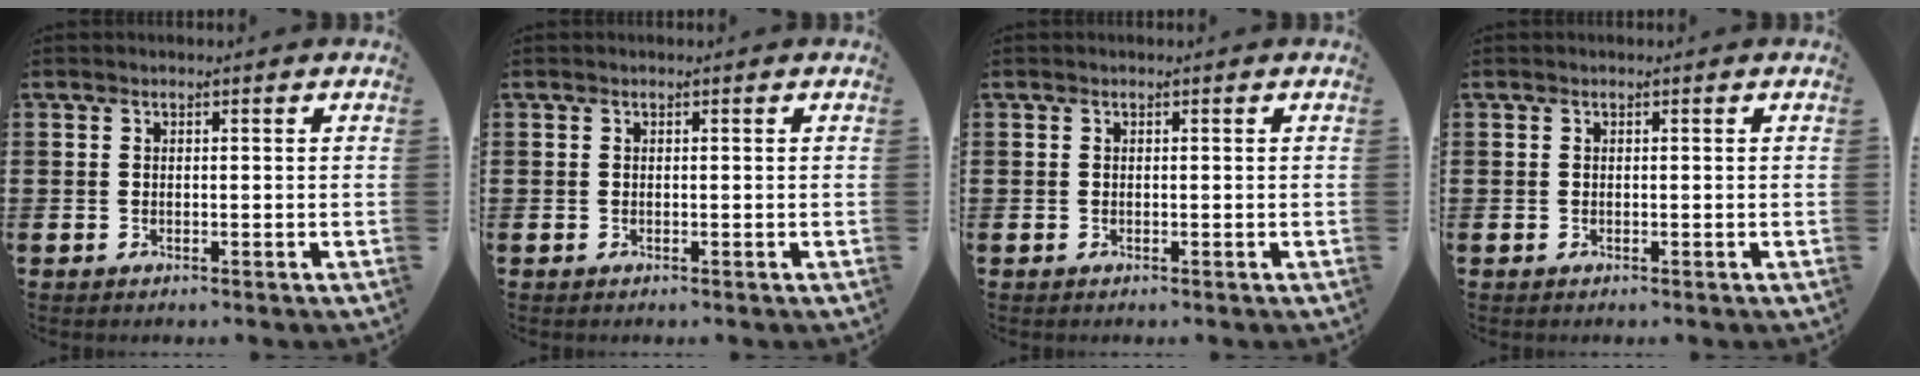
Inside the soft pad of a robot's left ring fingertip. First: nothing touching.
{"total": 0.0}
{"total": 0.0}
{"total": 0.0}